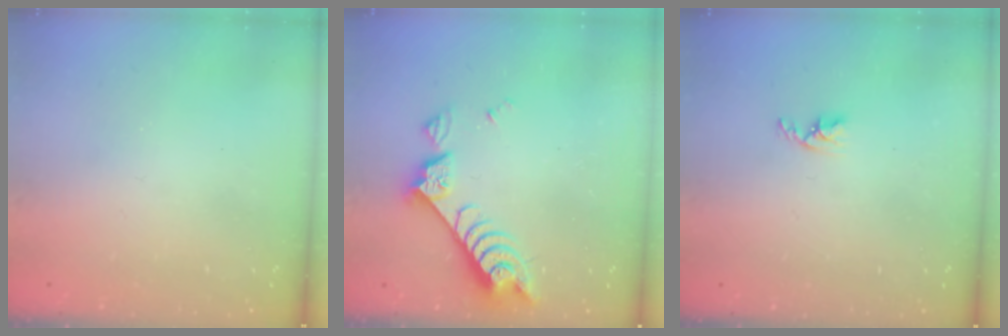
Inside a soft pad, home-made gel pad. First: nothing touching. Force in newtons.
{"total": 8.3, "press": 8.2, "slide": 1.3}
{"total": 3.3, "press": 3.2, "slide": 0.5}